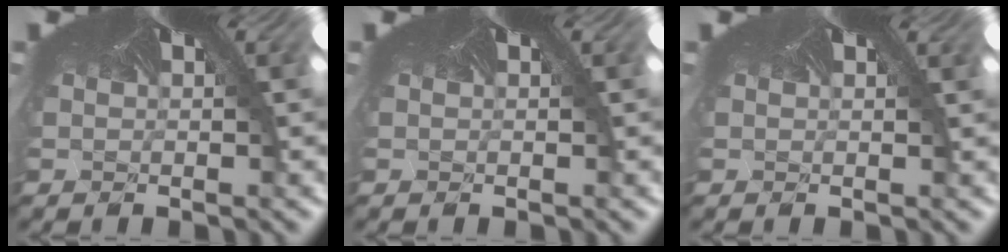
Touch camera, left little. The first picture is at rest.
{"total": 0.0}
{"total": 0.8, "force": [-0.1, -0.5, -0.7], "torque": [0.009, -0.001, -0.005]}